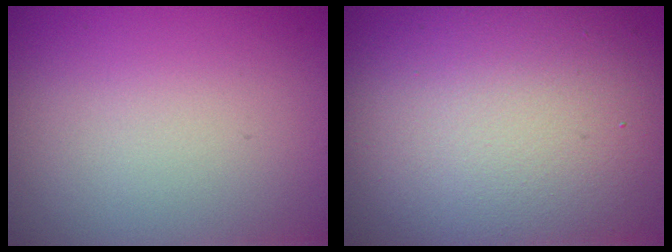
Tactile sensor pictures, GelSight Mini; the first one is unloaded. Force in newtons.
{"total": 12.9, "press": 12.9, "slide": 1.0}